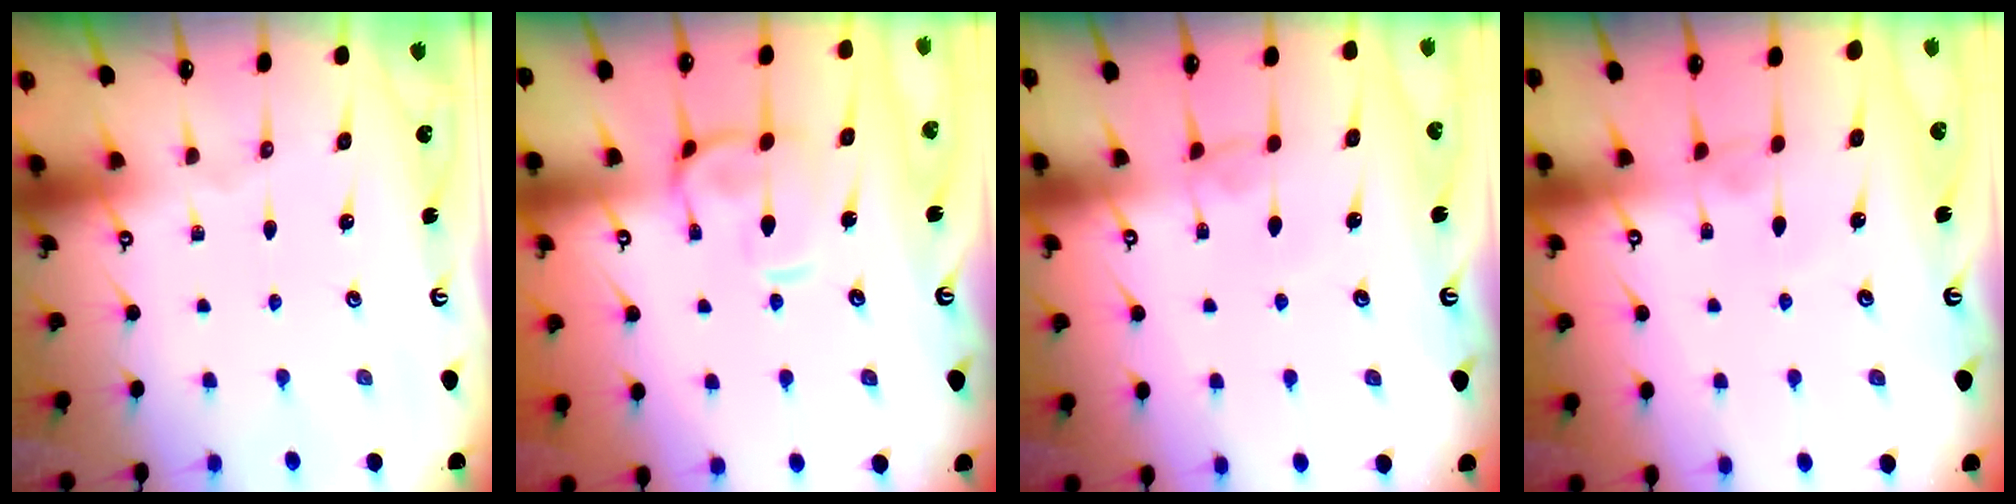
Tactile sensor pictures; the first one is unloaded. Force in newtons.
{"total": 5.2, "press": 5.0, "slide": 1.1}
{"total": 2.0, "press": 1.9, "slide": 0.3}
{"total": 4.1, "press": 4.0, "slide": 0.2}